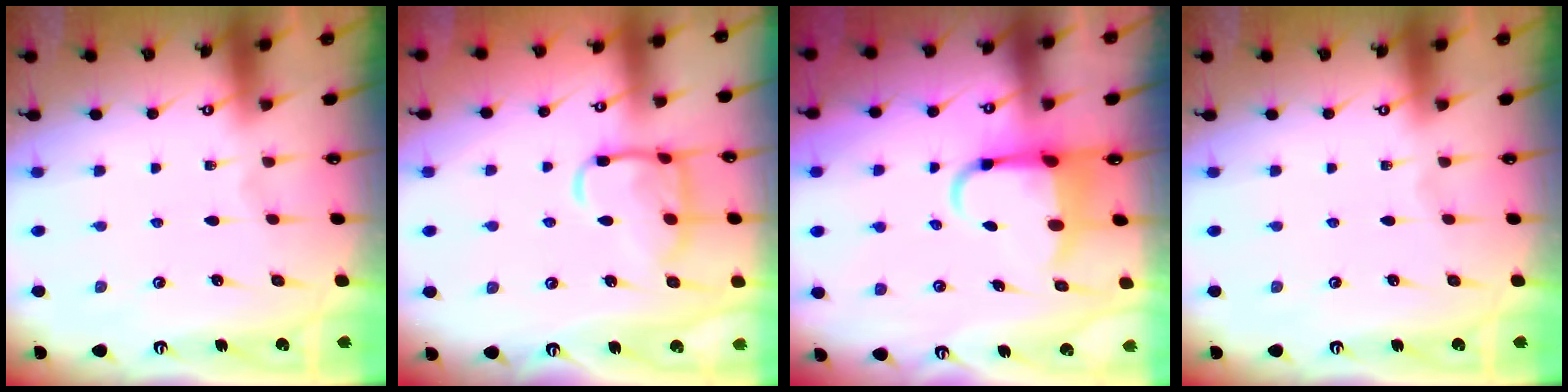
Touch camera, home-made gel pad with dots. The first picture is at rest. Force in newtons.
{"total": 12.9, "press": 12.8, "slide": 1.1}
{"total": 5.6, "press": 5.4, "slide": 1.6}
{"total": 0.0}